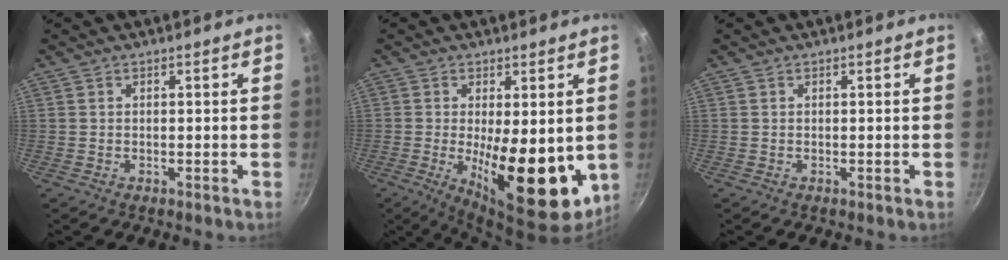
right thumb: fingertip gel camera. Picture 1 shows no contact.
{"total": 16.2, "force": [-1.8, 6.1, 14.9], "torque": [-0.195, -0.021, -0.014]}
{"total": 0.0}